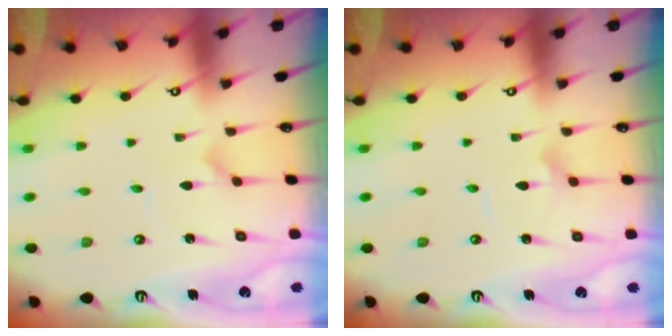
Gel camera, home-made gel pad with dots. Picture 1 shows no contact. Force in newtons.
{"total": 2.2, "press": 2.2, "slide": 0.1}